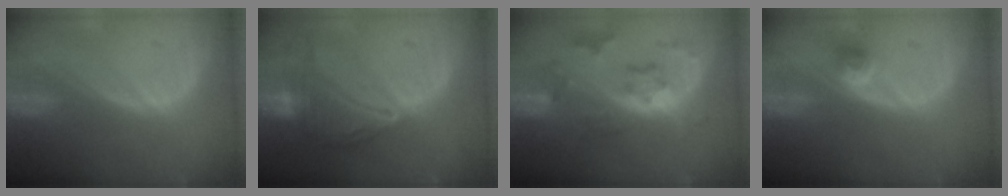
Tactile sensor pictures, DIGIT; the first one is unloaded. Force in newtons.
{"total": 9.5, "press": 9.5, "slide": 0.5}
{"total": 7.4, "press": 6.6, "slide": 3.4}
{"total": 2.4, "press": 2.1, "slide": 1.2}